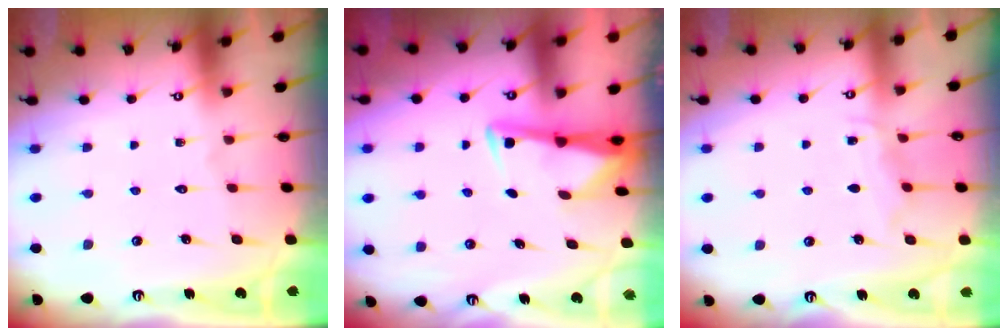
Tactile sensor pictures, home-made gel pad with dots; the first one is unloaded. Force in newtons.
{"total": 3.0, "press": 2.9, "slide": 0.4}
{"total": 5.9, "press": 5.8, "slide": 0.7}